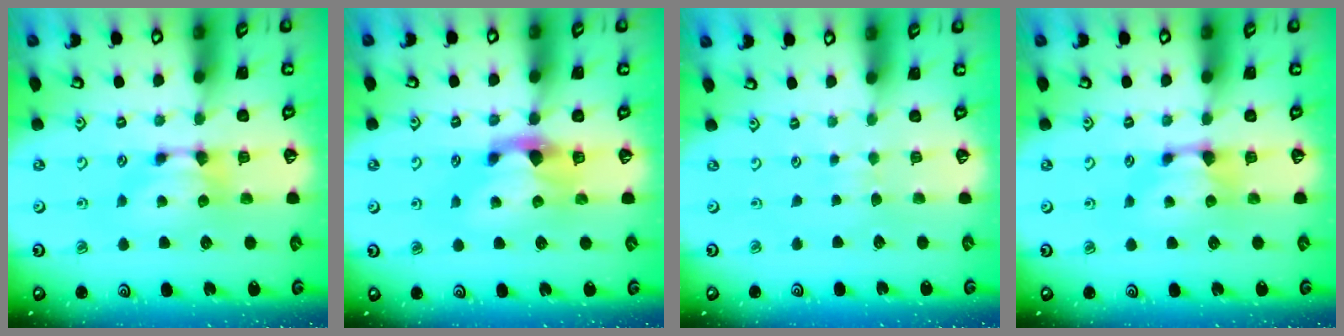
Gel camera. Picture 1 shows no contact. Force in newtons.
{"total": 2.2, "press": 1.9, "slide": 1.2}
{"total": 3.7, "press": 3.7, "slide": 0.4}
{"total": 0.9, "press": 0.6, "slide": 0.7}